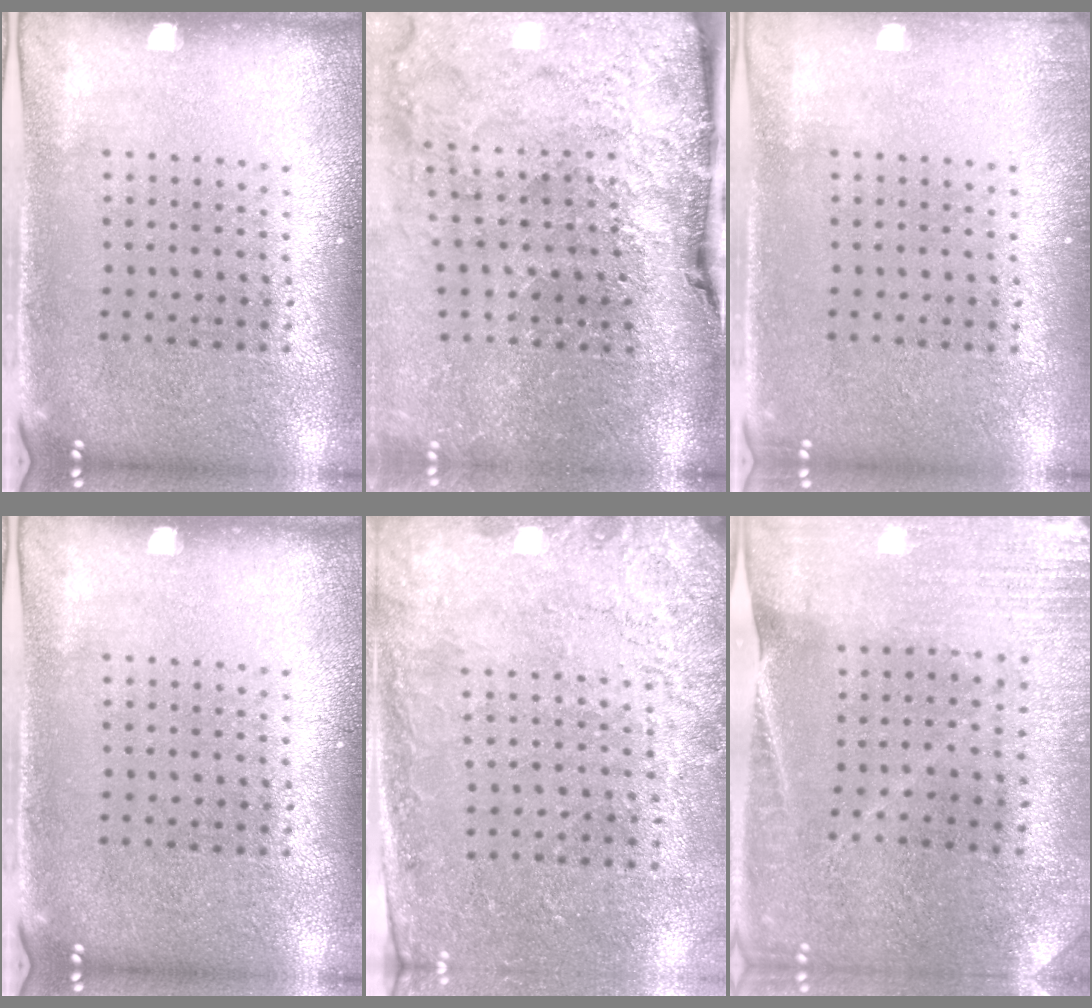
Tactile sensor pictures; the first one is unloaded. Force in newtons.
{"total": 4.8, "press": 3.7, "slide": 3.0}
{"total": 0.9, "press": 0.8, "slide": 0.3}
{"total": 0.0}
{"total": 2.6, "press": 2.3, "slide": 1.2}
{"total": 0.8, "press": 0.8, "slide": 0.1}